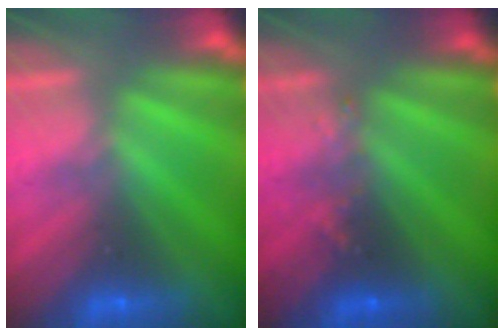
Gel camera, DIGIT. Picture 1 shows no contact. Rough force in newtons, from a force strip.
{"total": 2.9}